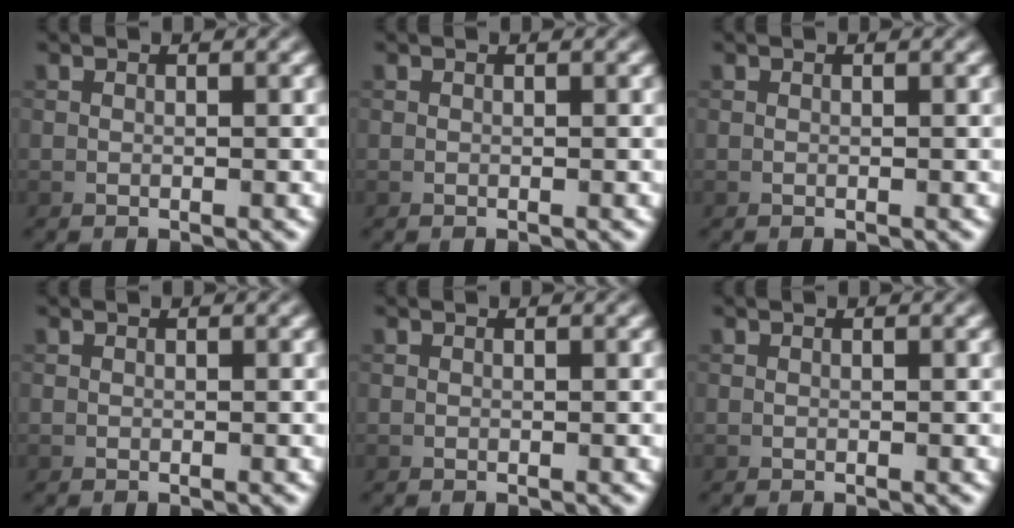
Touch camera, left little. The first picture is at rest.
{"total": 0.0}
{"total": 0.0}
{"total": 0.0}
{"total": 0.0}
{"total": 0.0}